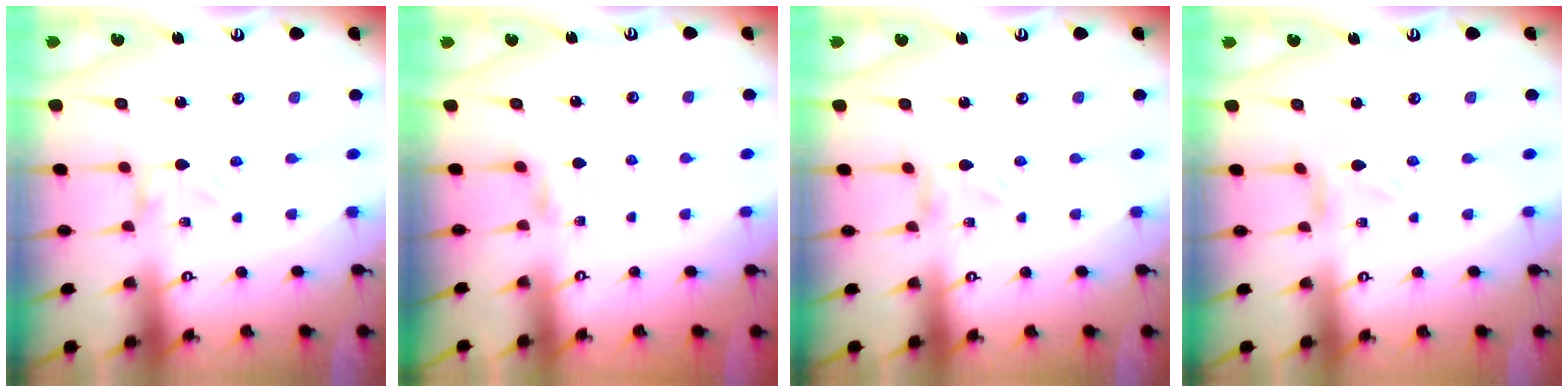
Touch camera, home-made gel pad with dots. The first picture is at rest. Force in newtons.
{"total": 2.8, "press": 2.7, "slide": 0.5}
{"total": 0.0}
{"total": 0.8, "press": 0.8, "slide": 0.2}